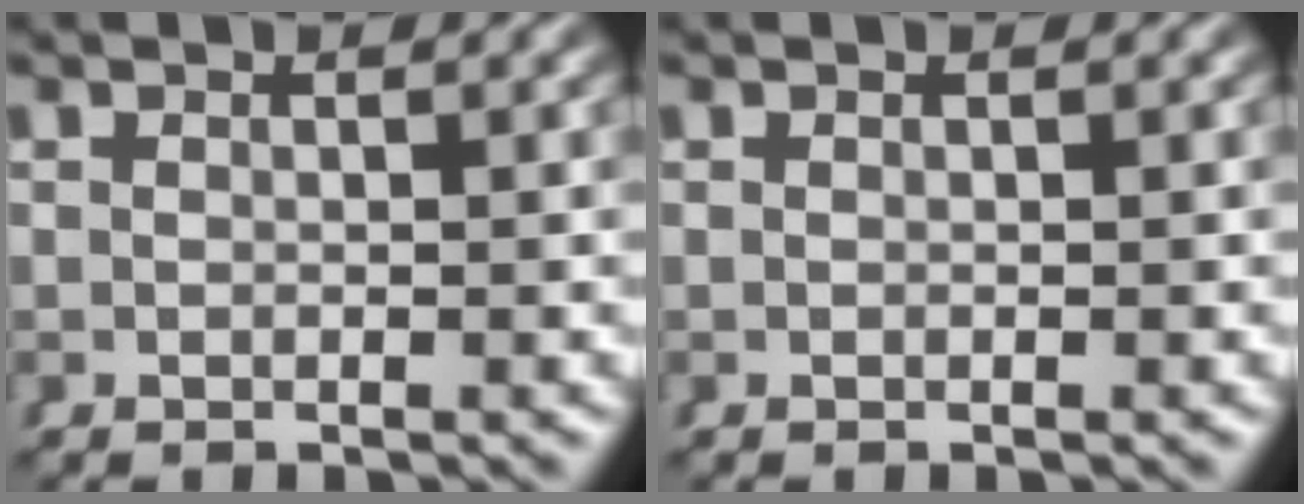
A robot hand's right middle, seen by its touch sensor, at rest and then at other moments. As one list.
[{"total": 0.0}]